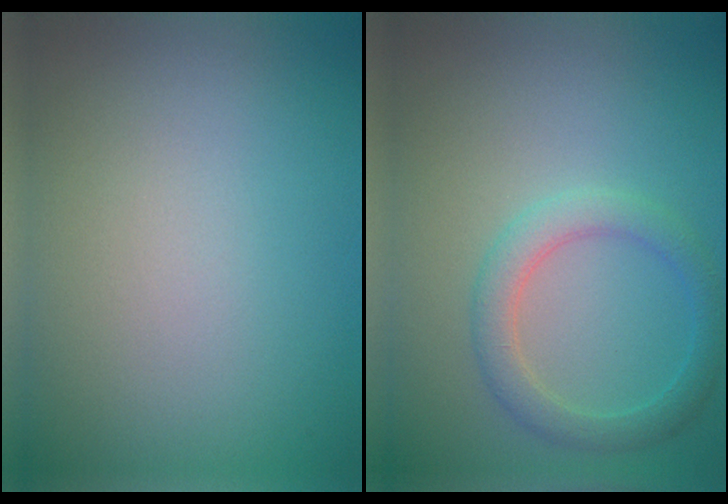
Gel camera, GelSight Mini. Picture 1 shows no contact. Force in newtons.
{"total": 2.8, "press": 2.8, "slide": 0.1}